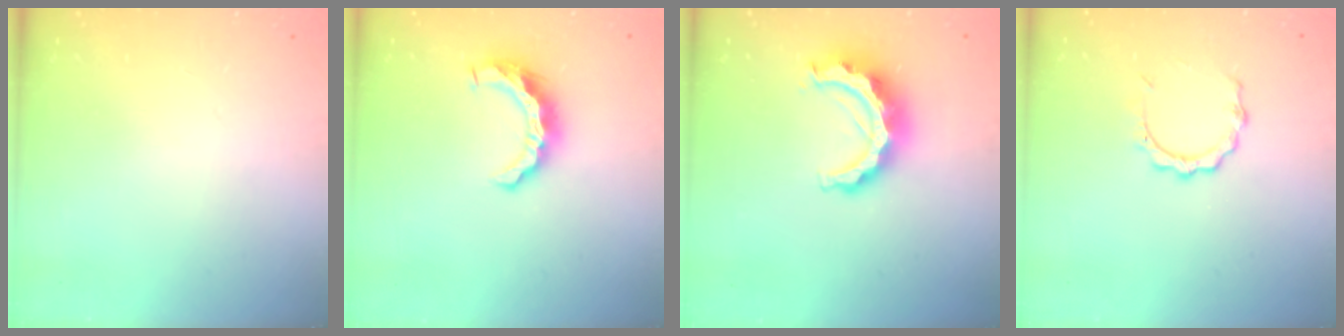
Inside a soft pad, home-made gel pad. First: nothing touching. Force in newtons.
{"total": 9.4, "press": 9.4, "slide": 0.5}
{"total": 11.2, "press": 11.1, "slide": 1.1}
{"total": 4.9, "press": 4.9, "slide": 0.5}